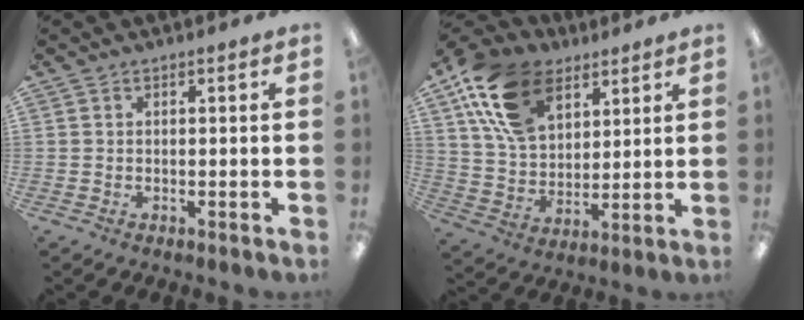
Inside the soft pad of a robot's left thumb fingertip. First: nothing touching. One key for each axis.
{"total": 18.6, "fx": 10.1, "fy": 11.7, "fz": 10.4, "tx": -0.217, "ty": -0.026, "tz": 0.189}